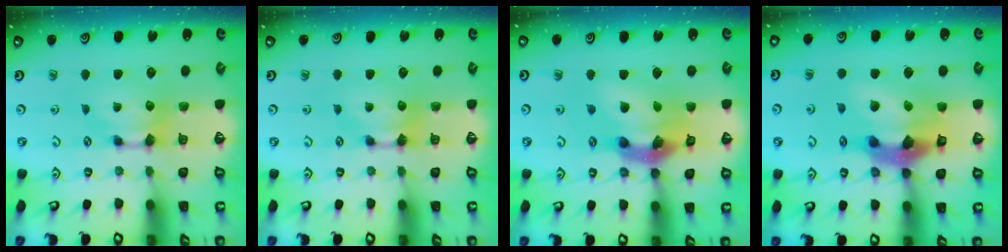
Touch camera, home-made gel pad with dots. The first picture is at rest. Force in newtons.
{"total": 0.0}
{"total": 10.3, "press": 9.8, "slide": 3.1}
{"total": 12.6, "press": 12.2, "slide": 3.0}